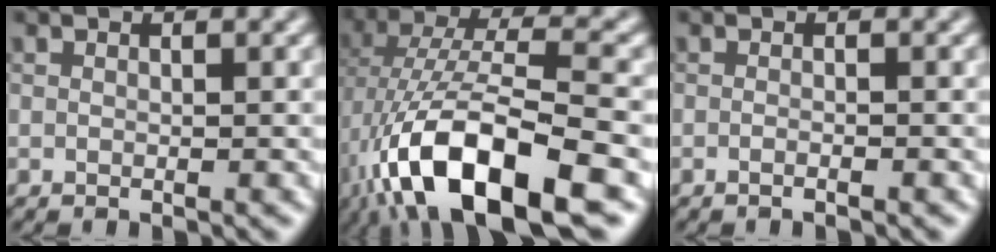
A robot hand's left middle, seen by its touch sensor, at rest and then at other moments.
{"total": 12.8, "force": [-5.6, 4.5, 10.6], "torque": [-0.204, 0.001, -0.101]}
{"total": 0.8, "force": [-0.4, 0.2, 0.6], "torque": [-0.008, -0.005, -0.012]}